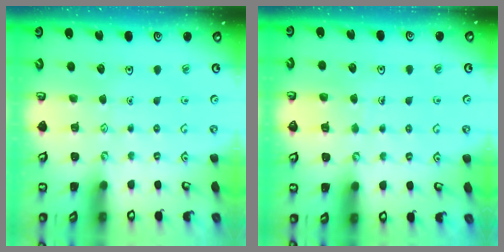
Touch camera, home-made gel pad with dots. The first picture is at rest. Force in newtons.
{"total": 3.5, "press": 3.5, "slide": 0.3}